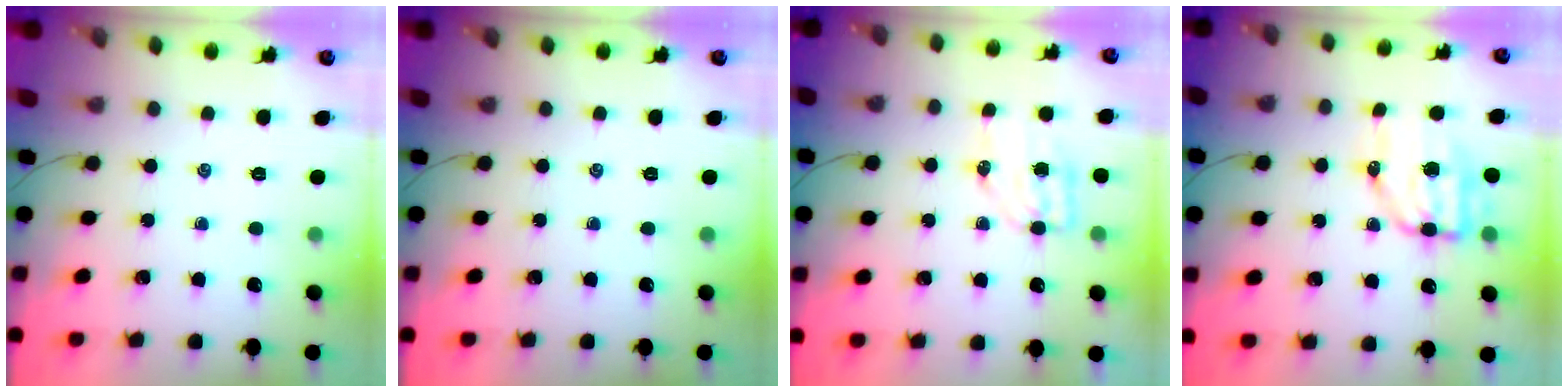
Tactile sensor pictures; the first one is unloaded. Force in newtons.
{"total": 0.0}
{"total": 6.0, "press": 6.0, "slide": 0.7}
{"total": 7.7, "press": 7.5, "slide": 1.7}